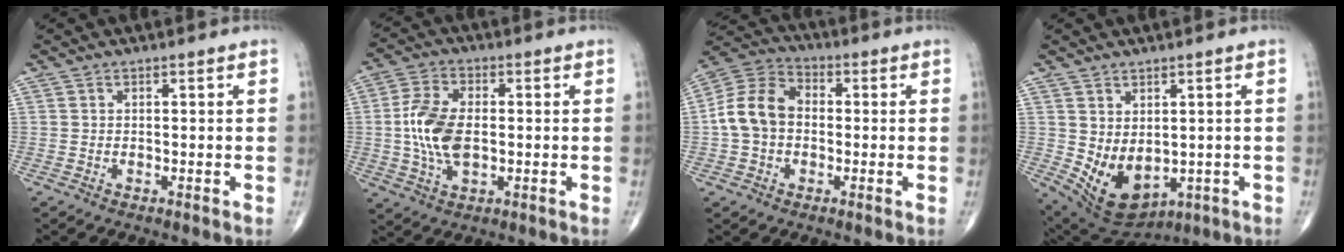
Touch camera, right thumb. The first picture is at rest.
{"total": 10.8, "force": [-0.4, 6.0, 9.0], "torque": [-0.185, 0.006, -0.007]}
{"total": 10.8, "force": [-0.6, 8.3, 6.9], "torque": [-0.124, 0.036, -0.022]}
{"total": 10.3, "force": [-0.8, 6.8, 7.7], "torque": [-0.115, -0.008, 0.021]}